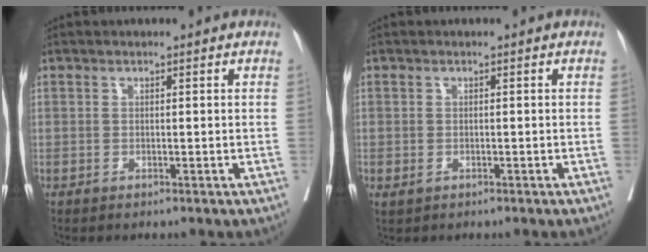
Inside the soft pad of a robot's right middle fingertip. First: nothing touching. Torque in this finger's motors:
{"motor_torque": [2.14, 0.00, 1.05, 0.21]}